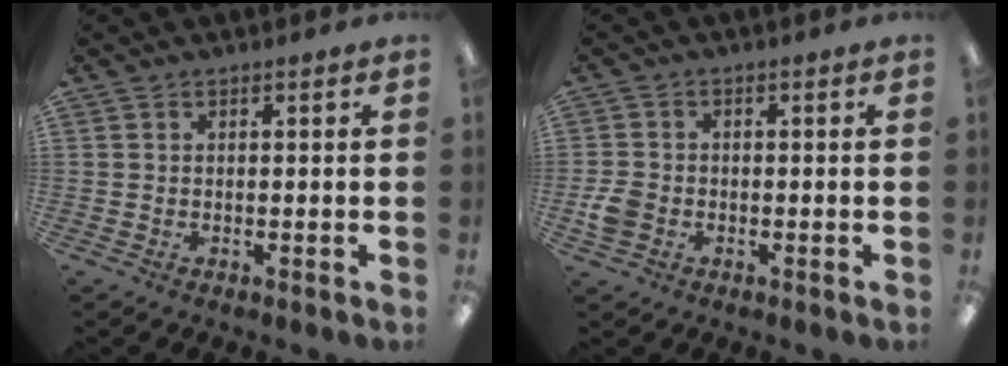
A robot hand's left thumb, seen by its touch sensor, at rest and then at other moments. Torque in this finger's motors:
{"motor_torque": [0.44, 0.63, 0.05, 0.01, -0.01]}